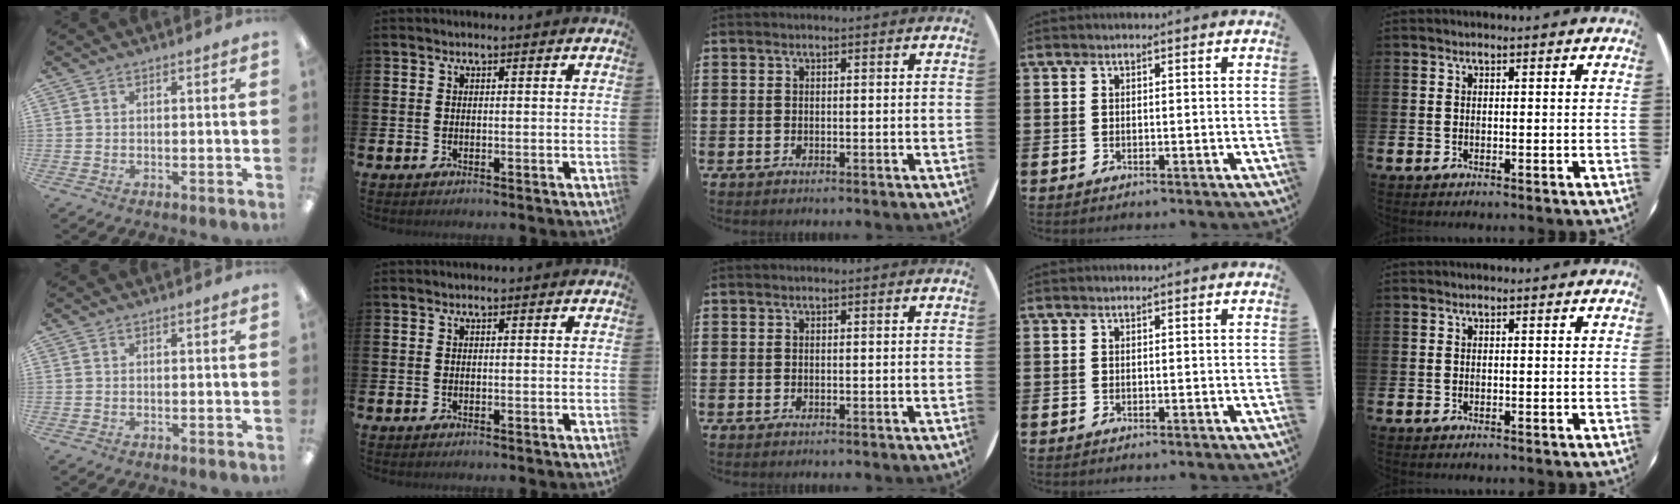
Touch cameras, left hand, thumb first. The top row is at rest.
{}